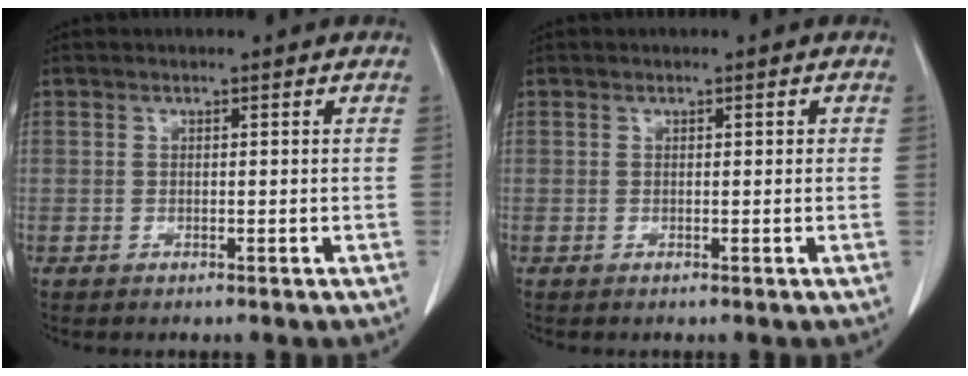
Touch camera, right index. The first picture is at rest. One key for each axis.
{"total": 0.7, "fx": 0.2, "fy": 0.4, "fz": 0.5, "tx": -0.002, "ty": 0.004, "tz": 0.003}